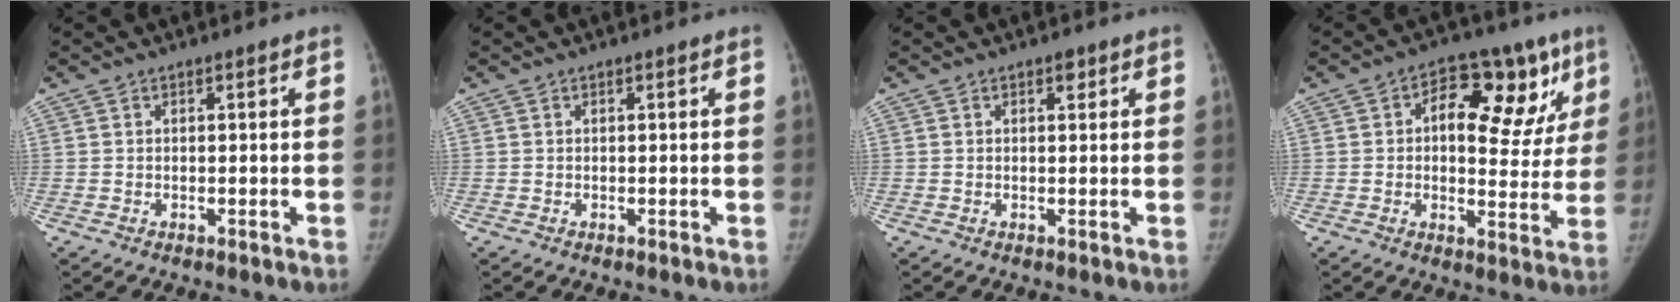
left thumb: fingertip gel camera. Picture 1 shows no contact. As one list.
[{"total": 0.0}, {"total": 1.3, "force": [0.7, 0.7, 0.8], "torque": [-0.004, -0.002, 0.008]}, {"total": 15.9, "force": [6.0, 9.0, 11.7], "torque": [-0.102, 0.002, 0.077]}]